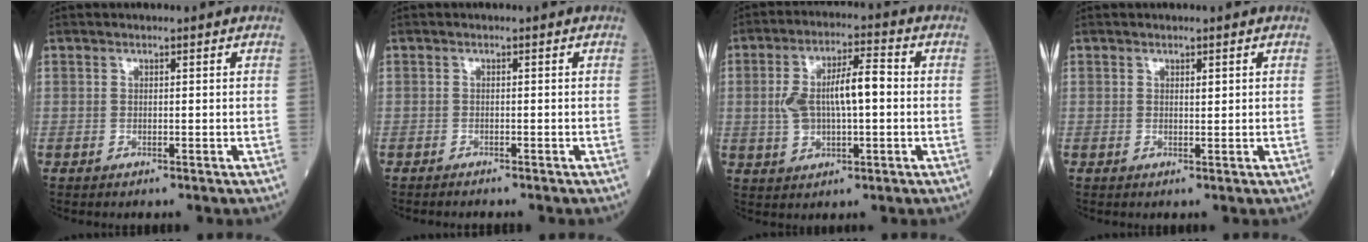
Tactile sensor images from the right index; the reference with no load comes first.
{"total": 1.1, "force": [-1.1, 0.1, 0.2], "torque": [-0.008, -0.002, -0.015]}
{"total": 9.5, "force": [0.3, 3.2, 9.0], "torque": [-0.178, 0.023, 0.008]}
{"total": 0.6, "force": [0.3, 0.2, 0.5], "torque": [-0.010, -0.003, 0.005]}